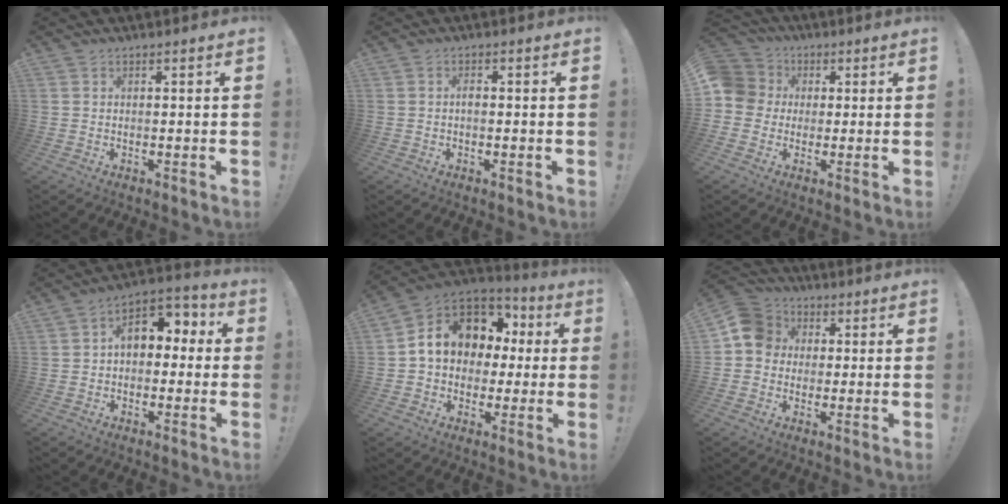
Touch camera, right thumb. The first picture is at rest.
{"total": 1.3, "force": [-0.5, 0.6, 1.0], "torque": [-0.026, 0.009, -0.010]}
{"total": 7.7, "force": [-0.2, 7.5, 1.9], "torque": [-0.038, 0.011, 0.000]}
{"total": 9.2, "force": [1.7, 6.7, 6.1], "torque": [-0.085, 0.005, 0.035]}
{"total": 13.6, "force": [3.5, 10.9, 7.4], "torque": [-0.109, -0.006, 0.072]}
{"total": 9.1, "force": [0.7, 8.4, 3.5], "torque": [-0.041, 0.011, 0.016]}